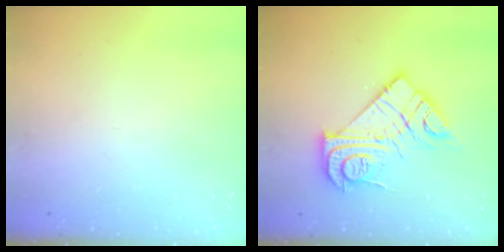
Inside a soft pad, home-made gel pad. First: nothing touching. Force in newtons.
{"total": 16.9, "press": 16.9, "slide": 1.5}